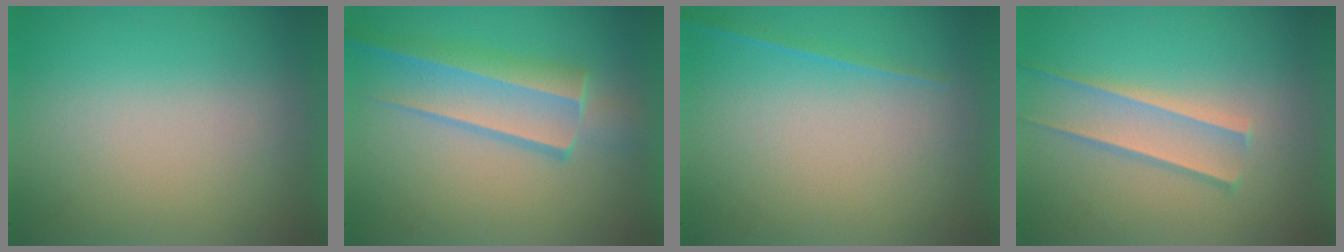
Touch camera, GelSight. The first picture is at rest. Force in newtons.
{"total": 3.2}
{"total": 1.1}
{"total": 1.6}